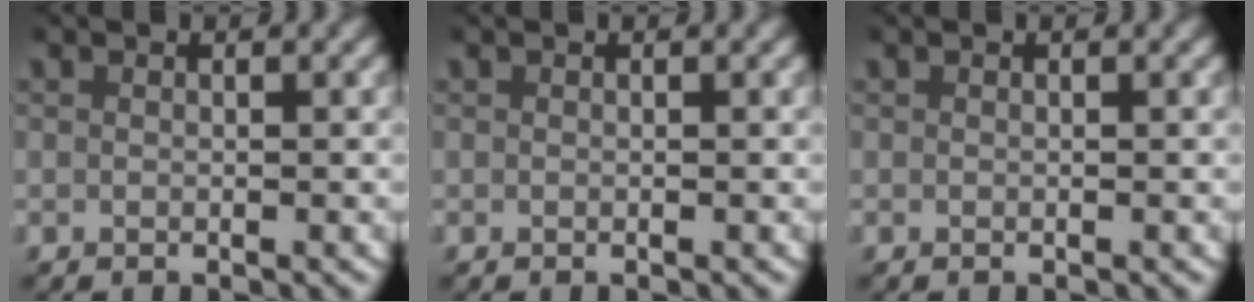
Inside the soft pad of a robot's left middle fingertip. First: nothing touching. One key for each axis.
{"total": 0.0}
{"total": 0.0}